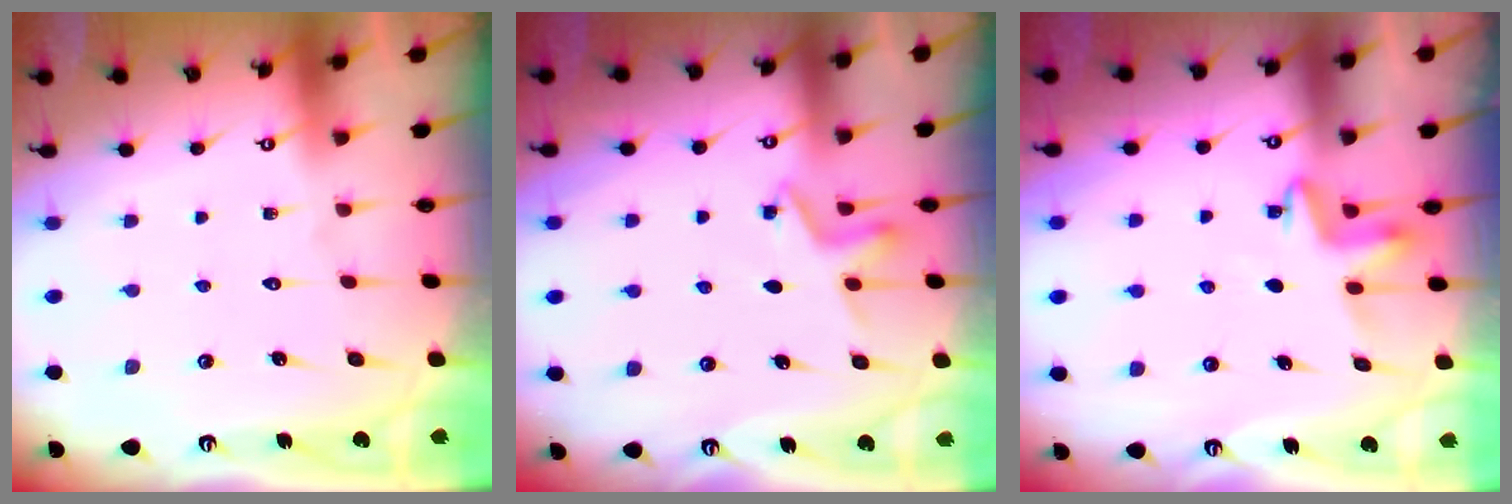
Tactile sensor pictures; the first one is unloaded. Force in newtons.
{"total": 3.5, "press": 3.3, "slide": 1.0}
{"total": 4.3, "press": 4.3, "slide": 0.4}